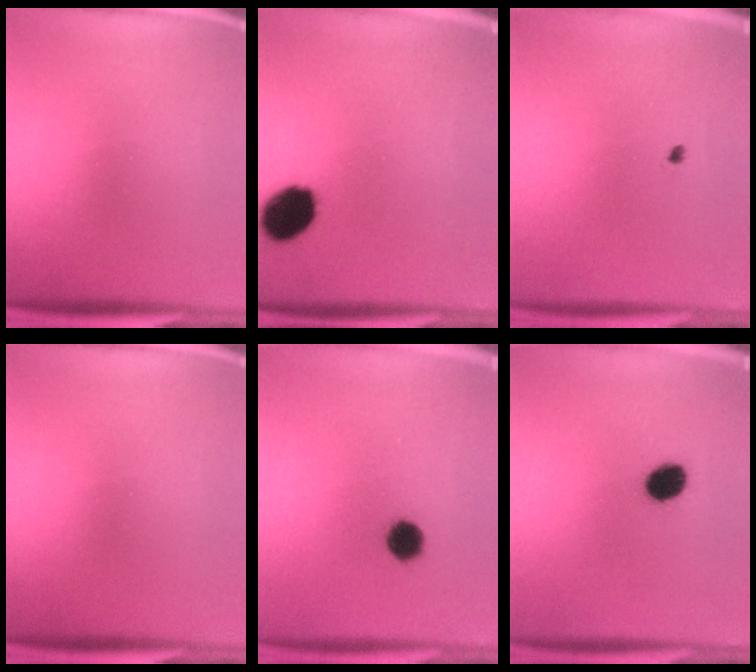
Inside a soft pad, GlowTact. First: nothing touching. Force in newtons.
{"total": 10.9}
{"total": 0.6}
{"total": 0.0}
{"total": 5.1}
{"total": 6.7}